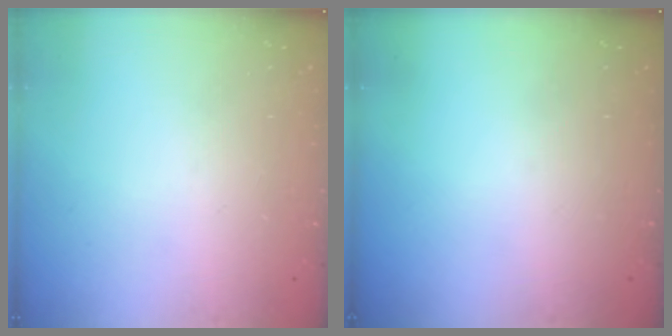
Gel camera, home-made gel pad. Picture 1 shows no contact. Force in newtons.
{"total": 0.0}